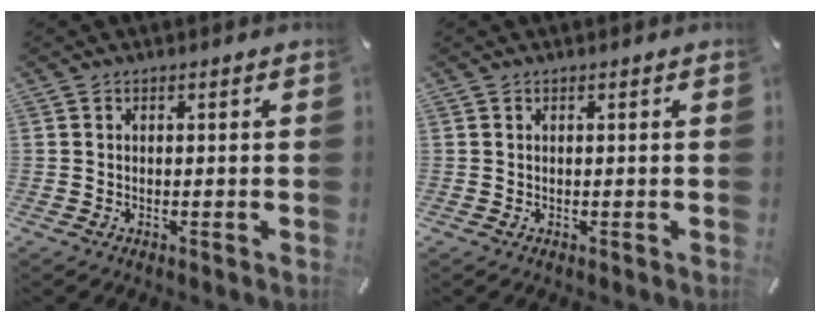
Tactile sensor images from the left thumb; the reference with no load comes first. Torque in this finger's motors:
{"motor_torque": [-0.10, -0.17, -0.04, -0.03, 0.00]}